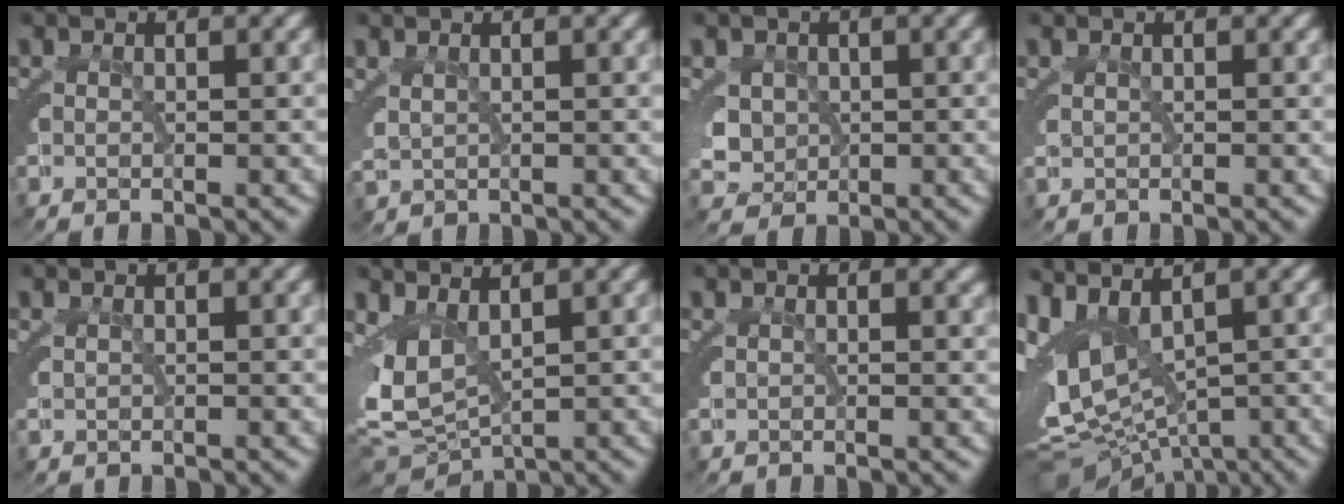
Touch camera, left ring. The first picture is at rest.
{"total": 1.2, "force": [0.8, 0.5, 0.8], "torque": [-0.029, -0.013, 0.028]}
{"total": 4.5, "force": [0.1, 4.0, 2.0], "torque": [-0.060, -0.029, 0.019]}
{"total": 0.6, "force": [0.5, 0.1, 0.3], "torque": [-0.015, -0.007, 0.016]}
{"total": 0.5, "force": [0.4, -0.2, 0.2], "torque": [-0.011, -0.006, 0.016]}
{"total": 8.0, "force": [0.2, 6.3, 5.0], "torque": [-0.130, -0.026, 0.014]}
{"total": 0.8, "force": [0.8, -0.2, 0.2], "torque": [-0.012, -0.008, 0.019]}
{"total": 14.1, "force": [-2.1, 10.6, 9.1], "torque": [-0.213, -0.060, -0.009]}